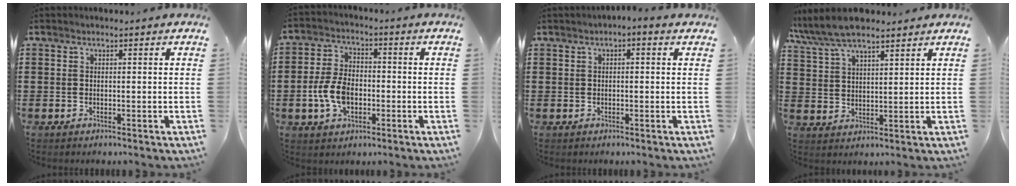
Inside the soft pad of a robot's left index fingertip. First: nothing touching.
{"total": 7.2, "force": [-1.9, 4.7, 5.1], "torque": [-0.126, 0.003, -0.042]}
{"total": 0.9, "force": [-0.2, 0.3, 0.8], "torque": [-0.015, -0.001, -0.004]}
{"total": 7.0, "force": [6.0, 1.8, 3.1], "torque": [-0.079, -0.011, 0.110]}